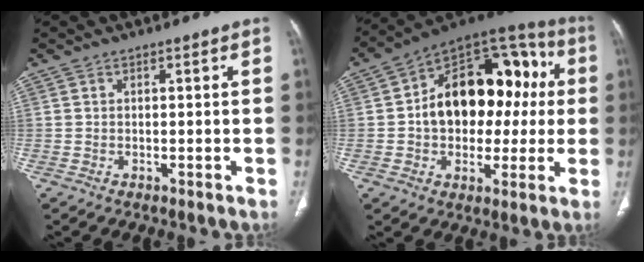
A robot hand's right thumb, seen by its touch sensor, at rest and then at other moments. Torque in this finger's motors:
{"motor_torque": [2.52, 2.49, 1.46, -0.69, 0.16]}